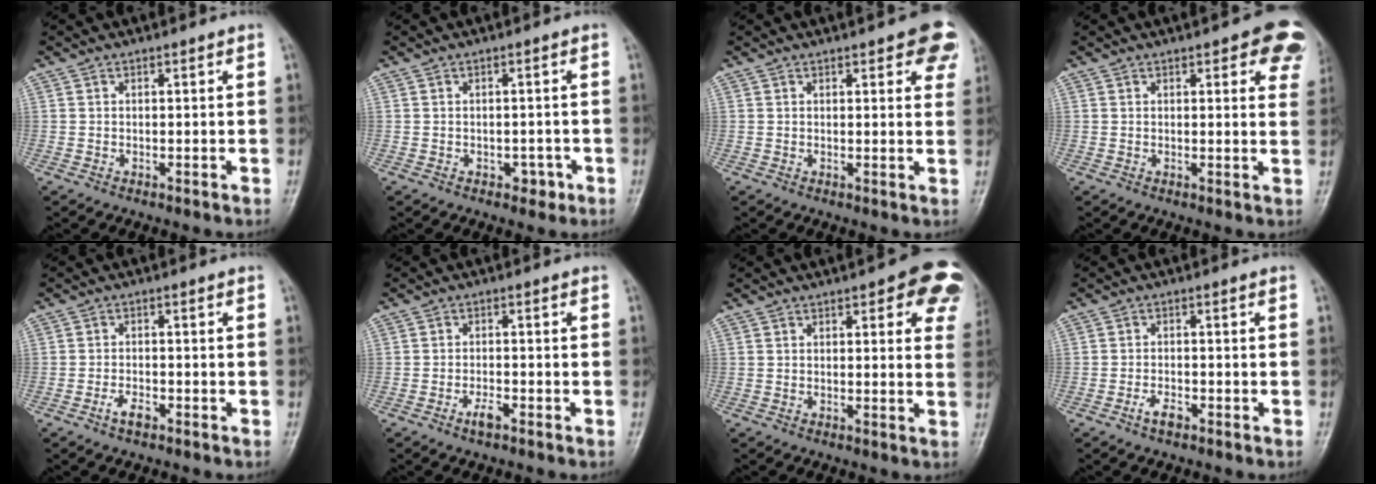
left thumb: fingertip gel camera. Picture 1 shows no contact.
{"total": 2.5, "force": [-1.2, 1.8, 1.3], "torque": [-0.003, 0.010, -0.013]}
{"total": 7.7, "force": [4.2, 2.8, 5.8], "torque": [-0.039, -0.009, 0.043]}
{"total": 9.2, "force": [5.0, 3.5, 6.8], "torque": [-0.040, -0.013, 0.046]}
{"total": 2.5, "force": [-1.6, 1.1, 1.6], "torque": [-0.033, 0.009, -0.031]}
{"total": 2.5, "force": [-1.6, 0.8, 1.7], "torque": [-0.034, 0.009, -0.032]}
{"total": 11.1, "force": [5.4, 4.5, 8.6], "torque": [-0.053, -0.014, 0.048]}
{"total": 2.5, "force": [-1.6, 1.0, 1.6], "torque": [-0.032, 0.009, -0.031]}